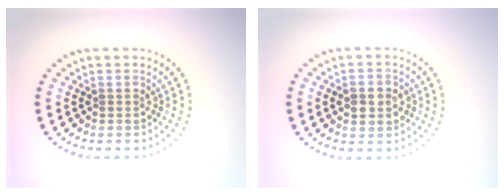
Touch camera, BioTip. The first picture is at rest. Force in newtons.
{"total": 2.5, "press": 2.4, "slide": 0.4}